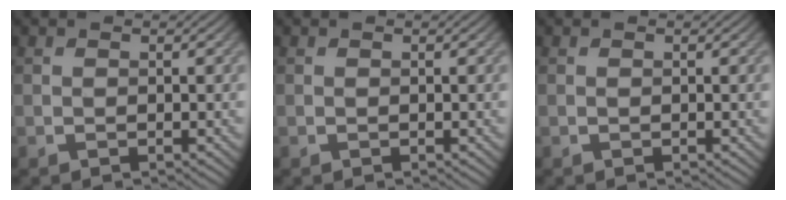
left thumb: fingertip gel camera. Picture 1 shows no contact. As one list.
[{"total": 0.0}, {"total": 0.0}]